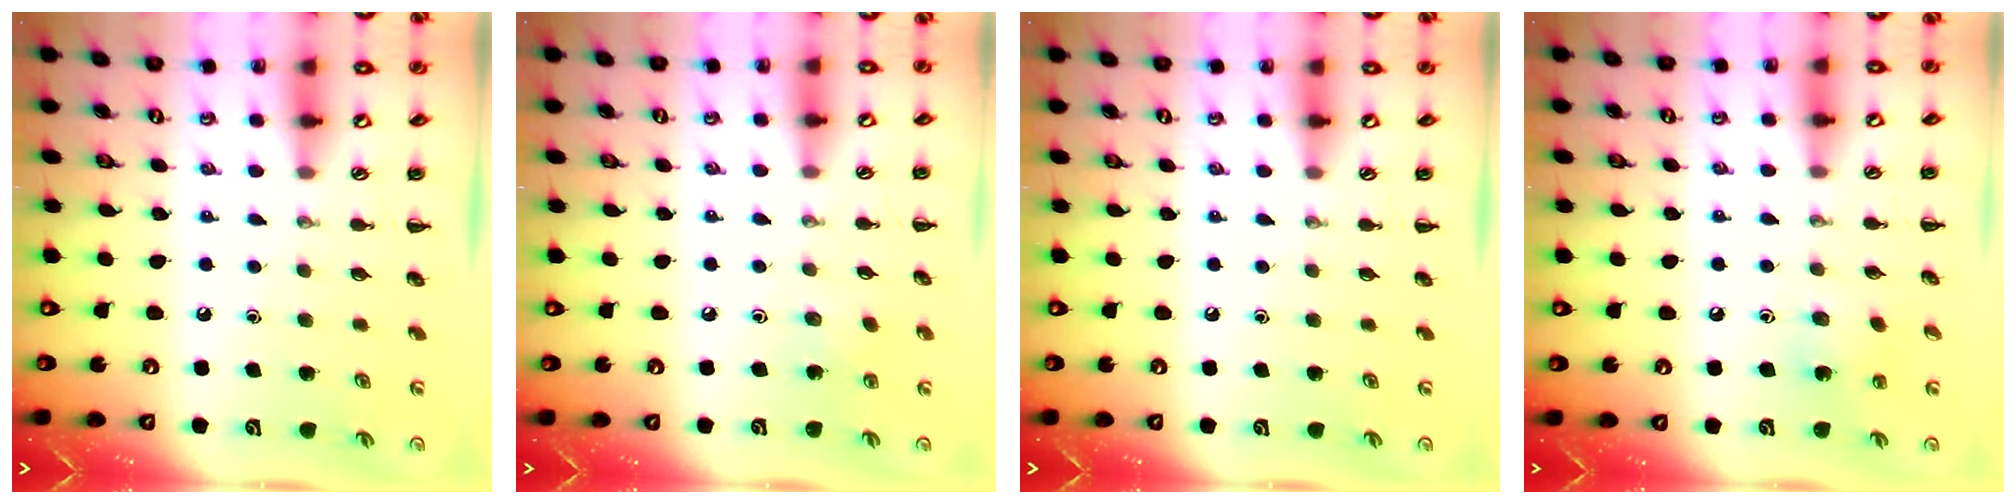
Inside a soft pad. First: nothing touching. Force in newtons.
{"total": 2.6, "press": 2.5, "slide": 0.8}
{"total": 0.0}
{"total": 5.9, "press": 5.8, "slide": 1.3}